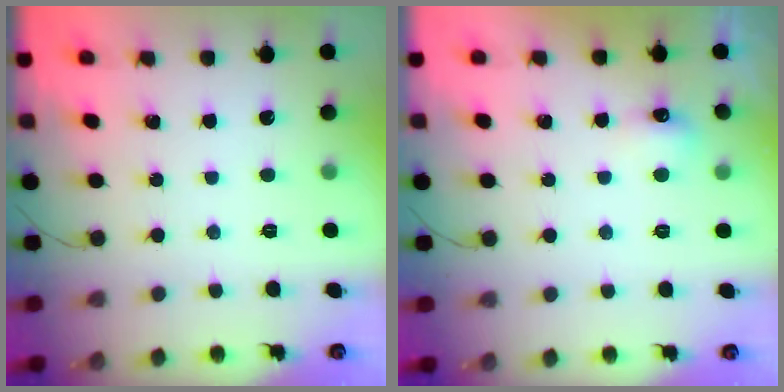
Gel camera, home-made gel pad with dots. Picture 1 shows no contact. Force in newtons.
{"total": 4.8, "press": 4.7, "slide": 1.1}